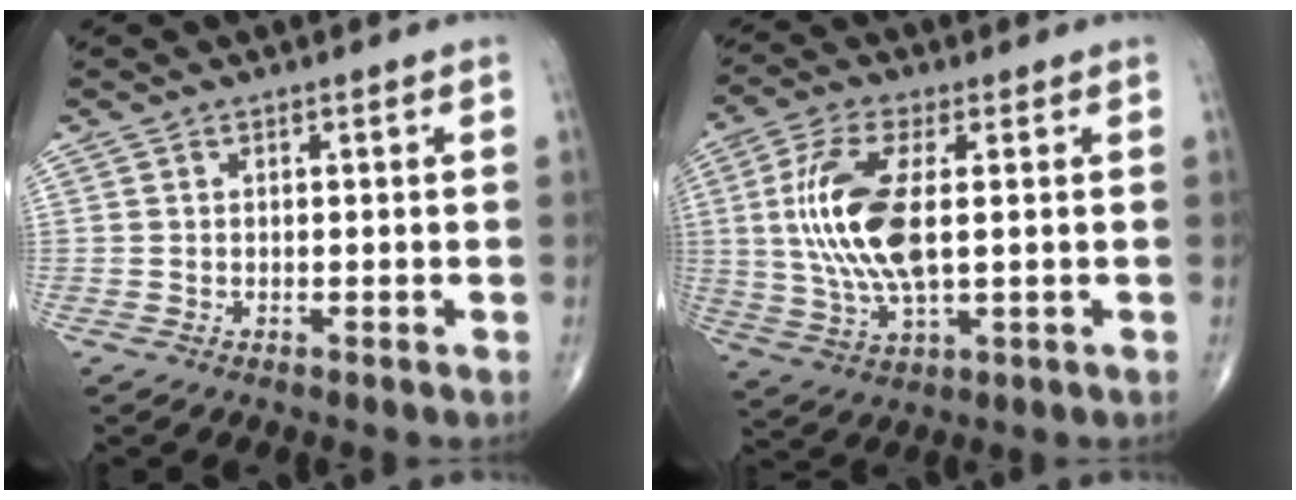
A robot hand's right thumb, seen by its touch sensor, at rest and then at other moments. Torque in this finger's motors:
{"motor_torque": [-0.14, 0.61, 1.55, 0.35, 0.49]}